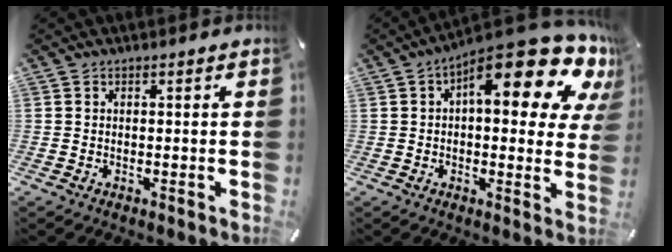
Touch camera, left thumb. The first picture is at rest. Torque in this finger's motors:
{"motor_torque": [2.10, 2.14, 1.52, -1.25, 0.37]}